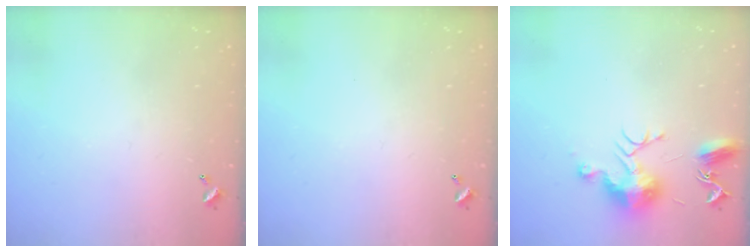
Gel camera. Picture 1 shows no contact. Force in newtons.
{"total": 0.0}
{"total": 9.6, "press": 9.6, "slide": 0.4}